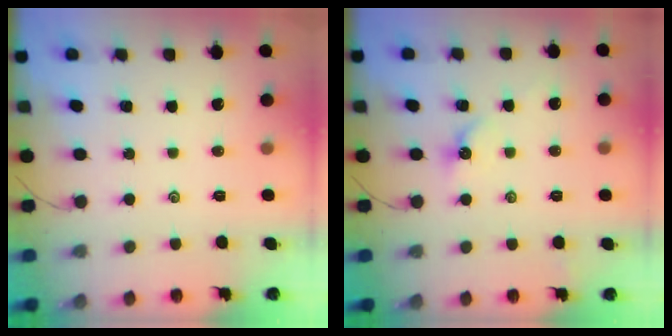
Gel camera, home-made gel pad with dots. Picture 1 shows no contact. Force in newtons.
{"total": 4.2, "press": 4.2, "slide": 0.6}